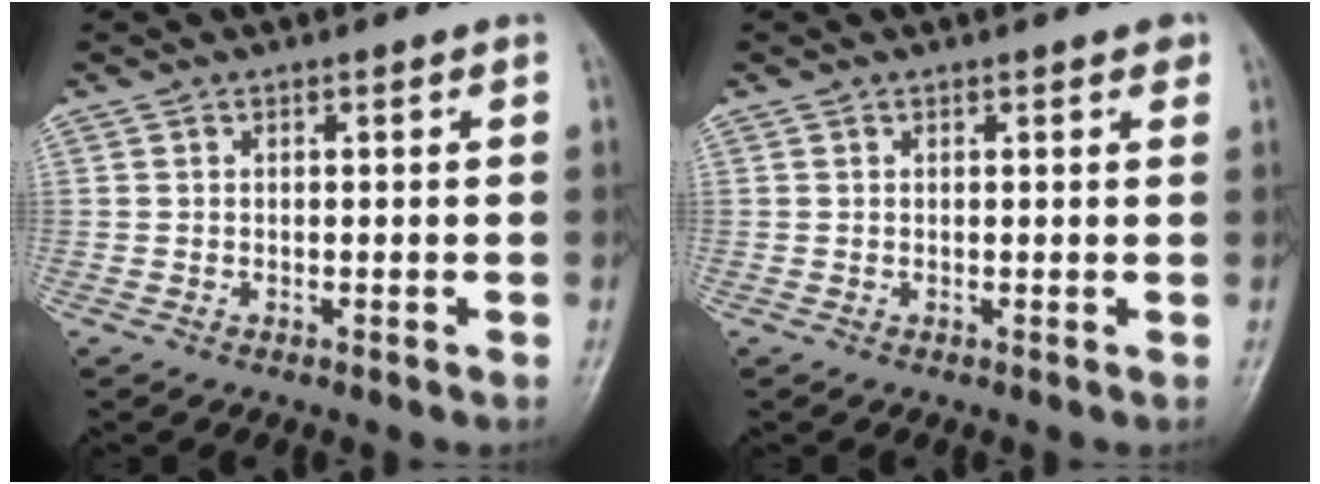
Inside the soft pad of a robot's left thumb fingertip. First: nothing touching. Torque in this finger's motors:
{"motor_torque": [0.18, 0.05, 0.00, -0.27, 0.00]}